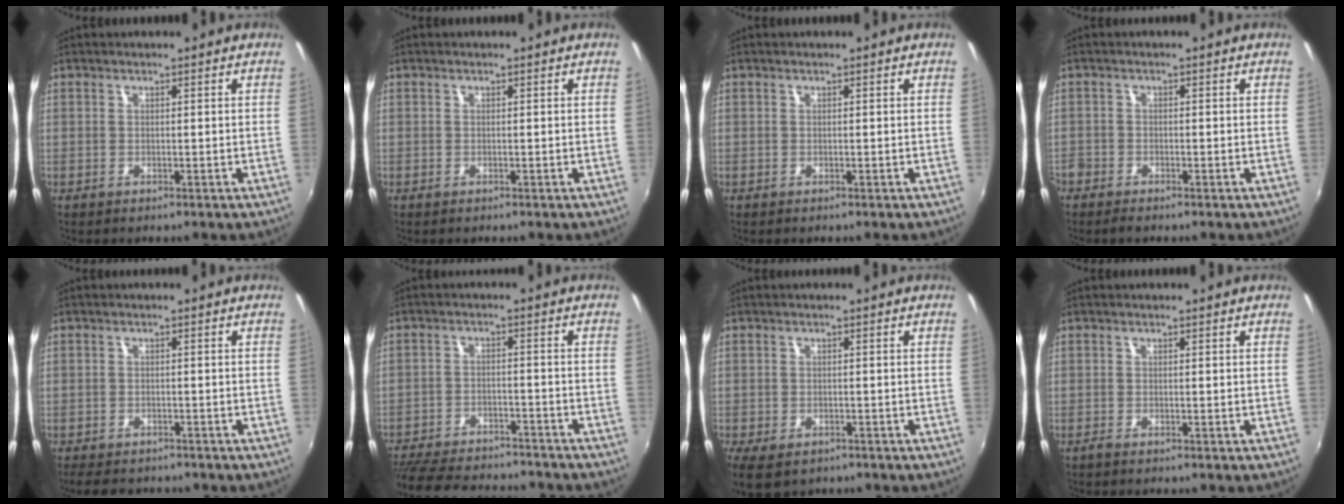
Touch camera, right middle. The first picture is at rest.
{"total": 0.0}
{"total": 0.0}
{"total": 2.8, "force": [-2.4, 1.2, 0.8], "torque": [-0.027, -0.011, -0.050]}
{"total": 5.9, "force": [-5.1, 2.3, 2.1], "torque": [-0.052, -0.015, -0.079]}
{"total": 20.0, "force": [-17.2, 5.8, 8.2], "torque": [-0.183, -0.018, -0.250]}
{"total": 6.6, "force": [-4.2, 3.4, 3.8], "torque": [-0.089, -0.030, -0.069]}
{"total": 0.5, "force": [-0.5, 0.0, 0.2], "torque": [-0.001, -0.003, -0.012]}